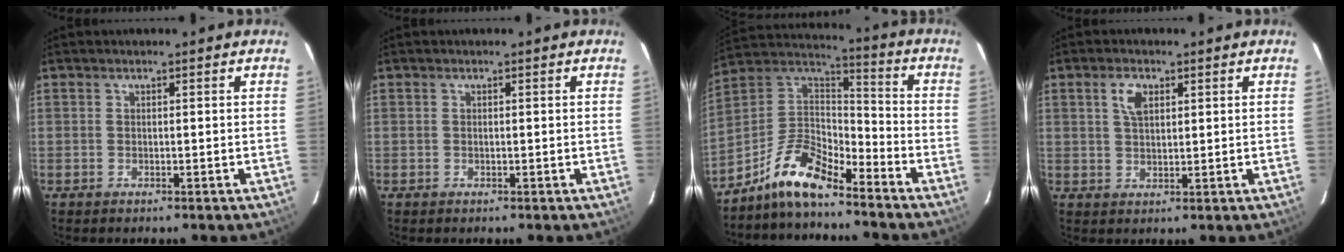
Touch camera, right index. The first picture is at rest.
{"total": 0.0}
{"total": 12.3, "force": [-9.5, 3.7, 6.9], "torque": [-0.159, 0.026, -0.193]}
{"total": 3.9, "force": [1.6, 2.2, 2.8], "torque": [-0.053, 0.007, 0.031]}